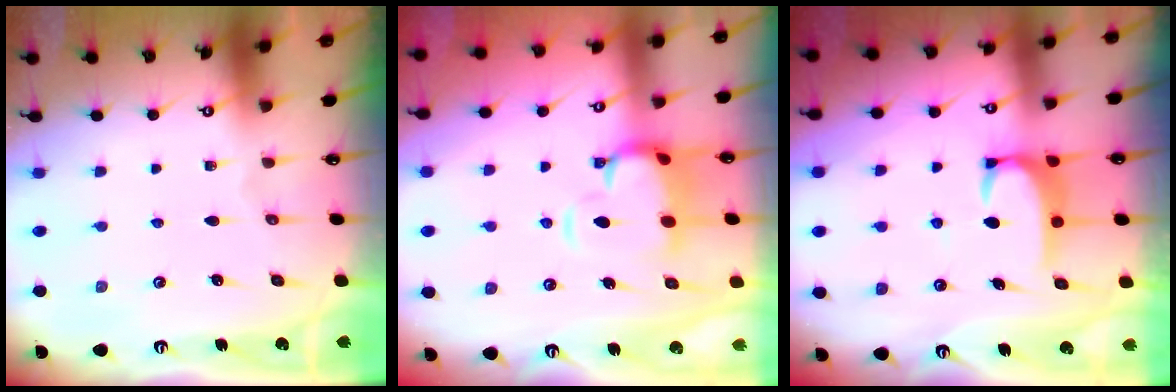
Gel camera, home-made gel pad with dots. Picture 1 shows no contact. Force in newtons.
{"total": 4.2, "press": 3.9, "slide": 1.3}
{"total": 3.1, "press": 3.1, "slide": 0.4}